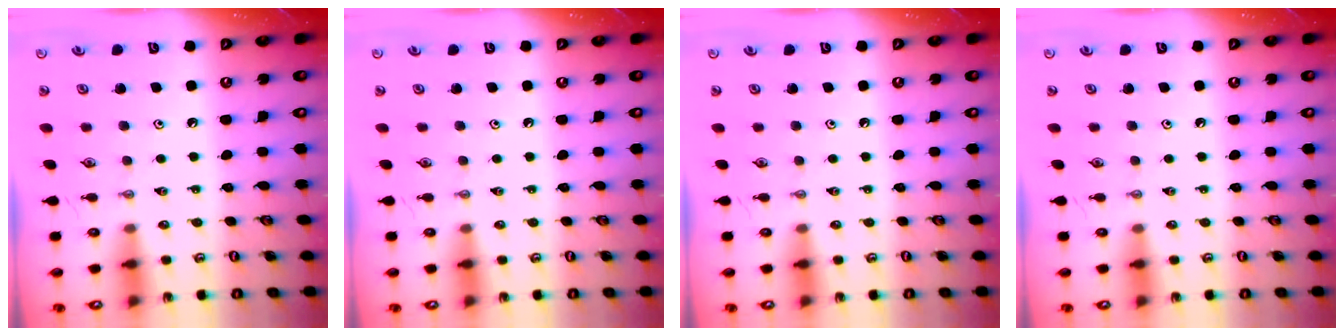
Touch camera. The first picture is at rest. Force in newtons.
{"total": 0.0}
{"total": 0.0}
{"total": 0.0}